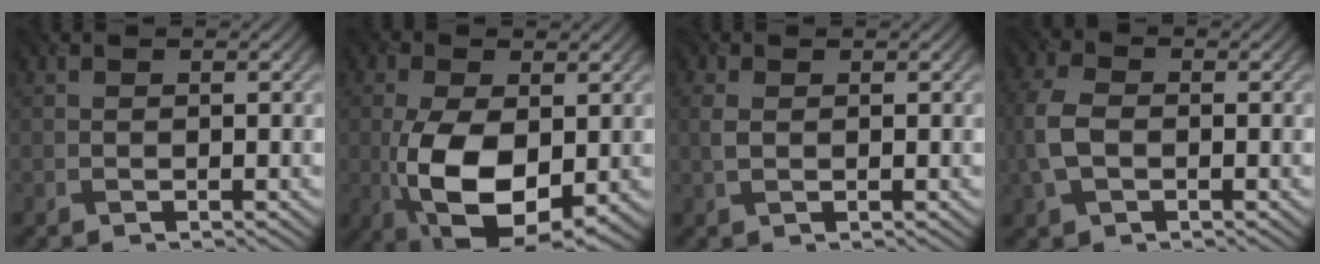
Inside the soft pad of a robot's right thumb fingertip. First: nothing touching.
{"total": 11.4, "force": [-1.8, 6.0, 9.5], "torque": [-0.196, -0.019, -0.027]}
{"total": 1.6, "force": [0.3, 1.0, 1.2], "torque": [-0.039, 0.003, 0.007]}
{"total": 5.4, "force": [-0.7, 3.7, 3.9], "torque": [-0.113, 0.001, -0.021]}